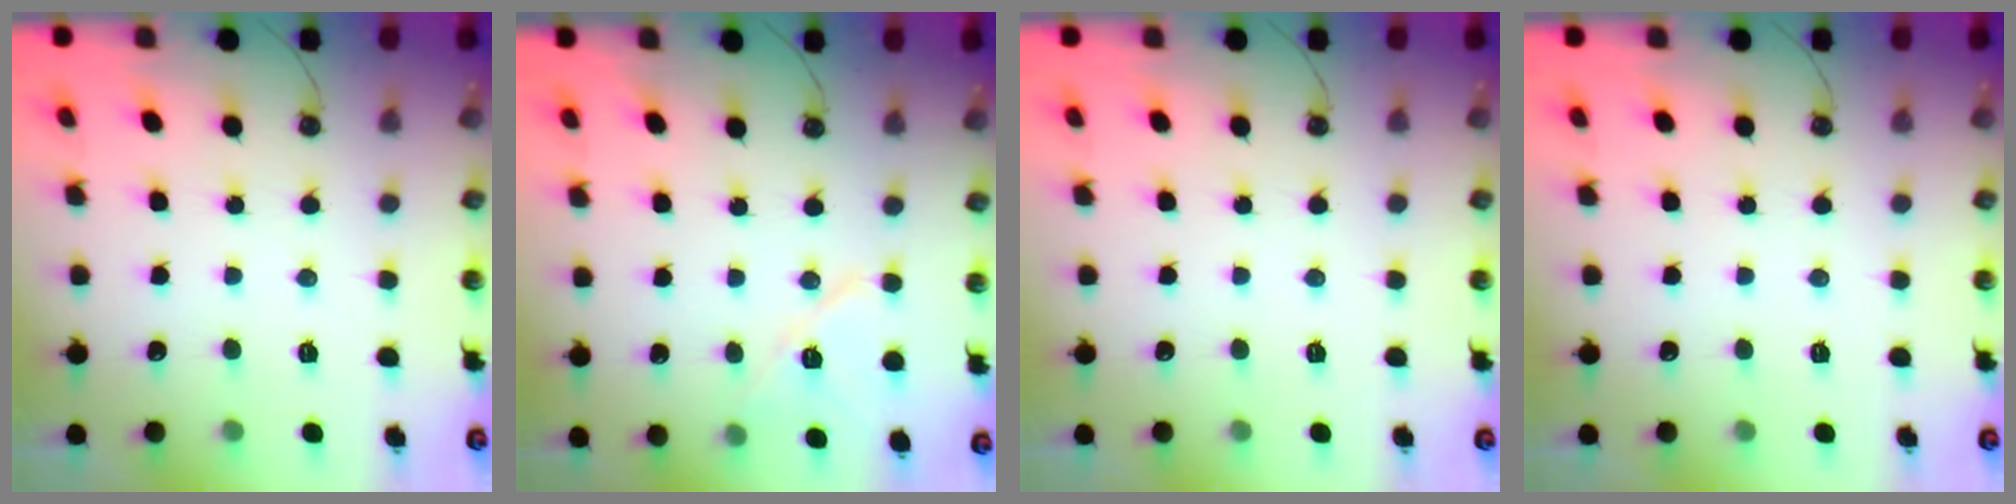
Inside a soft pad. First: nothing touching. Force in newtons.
{"total": 9.8, "press": 8.7, "slide": 4.7}
{"total": 0.0}
{"total": 0.0}